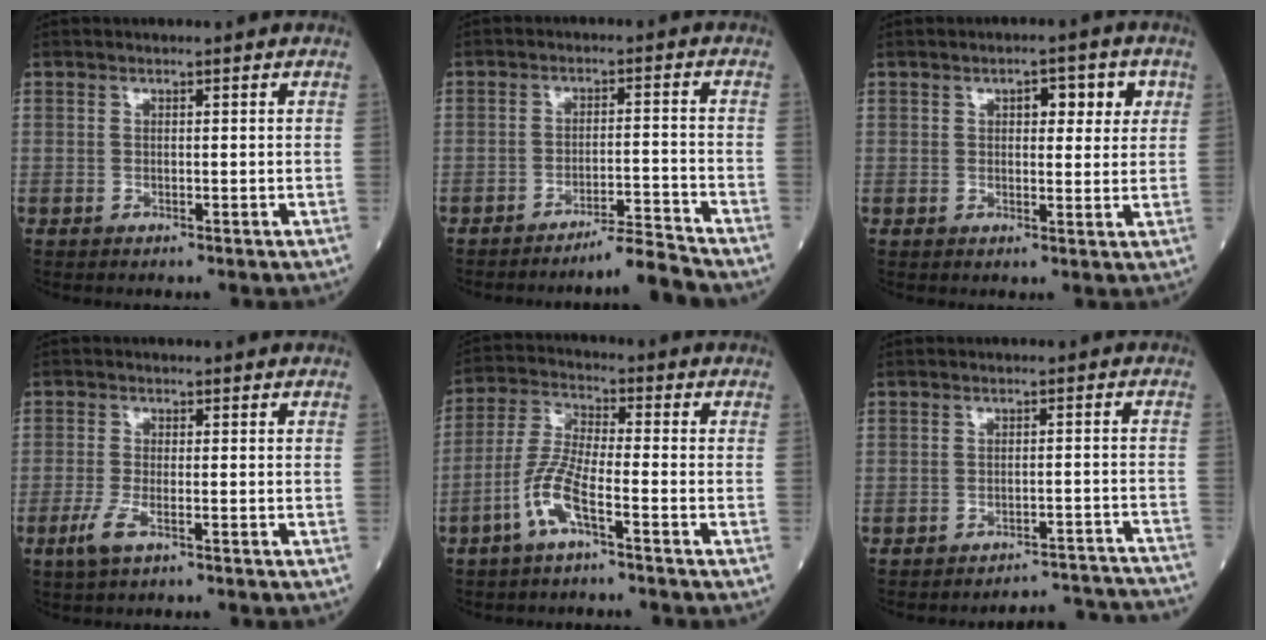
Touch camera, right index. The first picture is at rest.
{"total": 5.2, "force": [-4.8, -1.8, 0.9], "torque": [-0.006, -0.007, -0.080]}
{"total": 4.9, "force": [1.9, 2.2, 3.9], "torque": [-0.044, 0.012, 0.023]}
{"total": 3.3, "force": [-1.9, 0.5, 2.7], "torque": [-0.068, -0.008, -0.041]}
{"total": 7.2, "force": [-3.7, 0.9, 6.1], "torque": [-0.138, 0.006, -0.077]}
{"total": 11.3, "force": [-11.3, -0.3, -0.1], "torque": [0.023, 0.017, -0.130]}